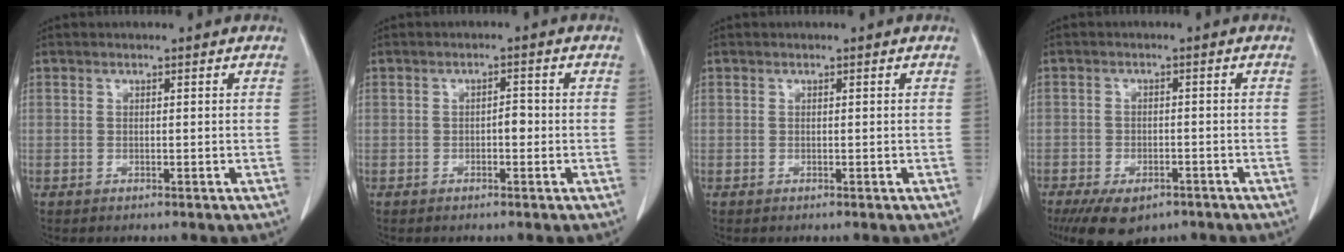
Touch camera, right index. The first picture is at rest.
{"total": 1.8, "force": [-0.4, 0.8, 1.5], "torque": [-0.019, 0.004, -0.007]}
{"total": 0.0}
{"total": 8.5, "force": [-5.9, 4.0, 4.7], "torque": [-0.078, -0.007, -0.088]}